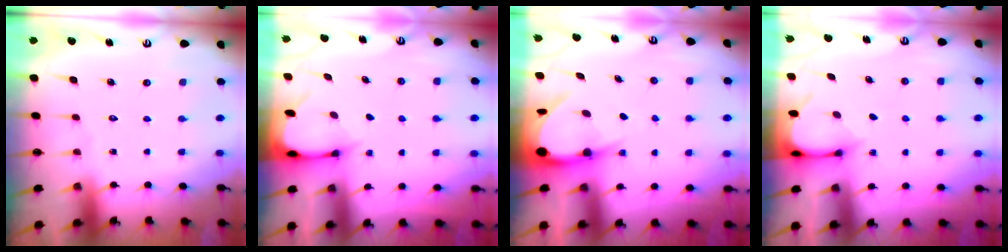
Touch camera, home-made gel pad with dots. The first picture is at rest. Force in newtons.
{"total": 2.5, "press": 2.5, "slide": 0.1}
{"total": 6.7, "press": 6.6, "slide": 0.8}
{"total": 3.3, "press": 3.3, "slide": 0.3}